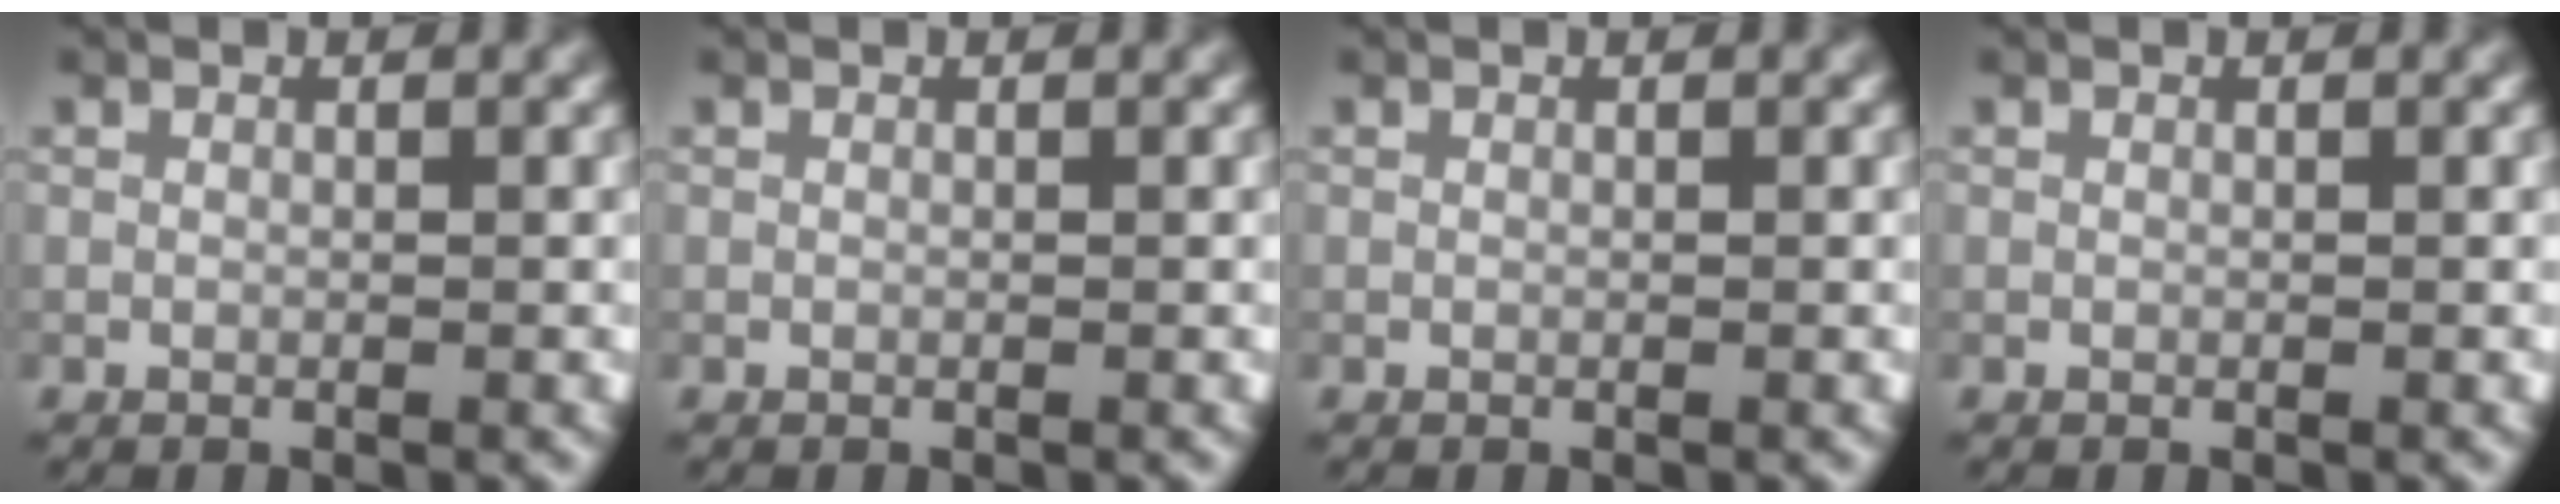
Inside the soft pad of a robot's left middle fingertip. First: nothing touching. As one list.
[{"total": 0.0}, {"total": 0.0}, {"total": 0.0}]